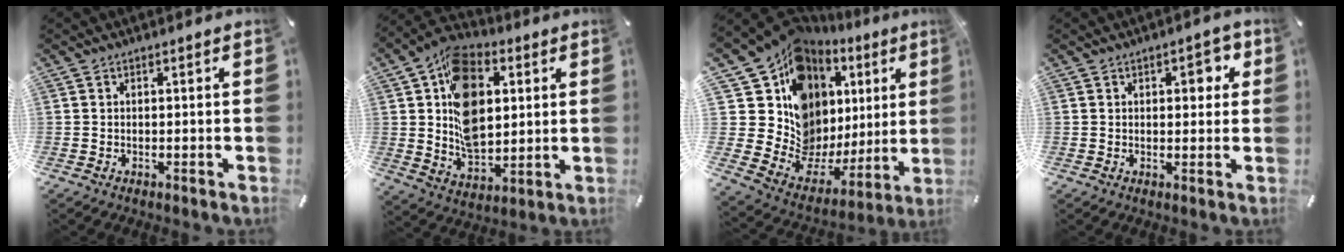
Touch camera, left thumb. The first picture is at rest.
{"total": 16.6, "force": [4.2, 11.6, 11.1], "torque": [-0.198, 0.000, 0.079]}
{"total": 14.3, "force": [6.8, 10.8, 6.4], "torque": [-0.105, -0.104, 0.133]}
{"total": 4.3, "force": [1.4, 2.6, 3.2], "torque": [-0.029, -0.007, 0.012]}